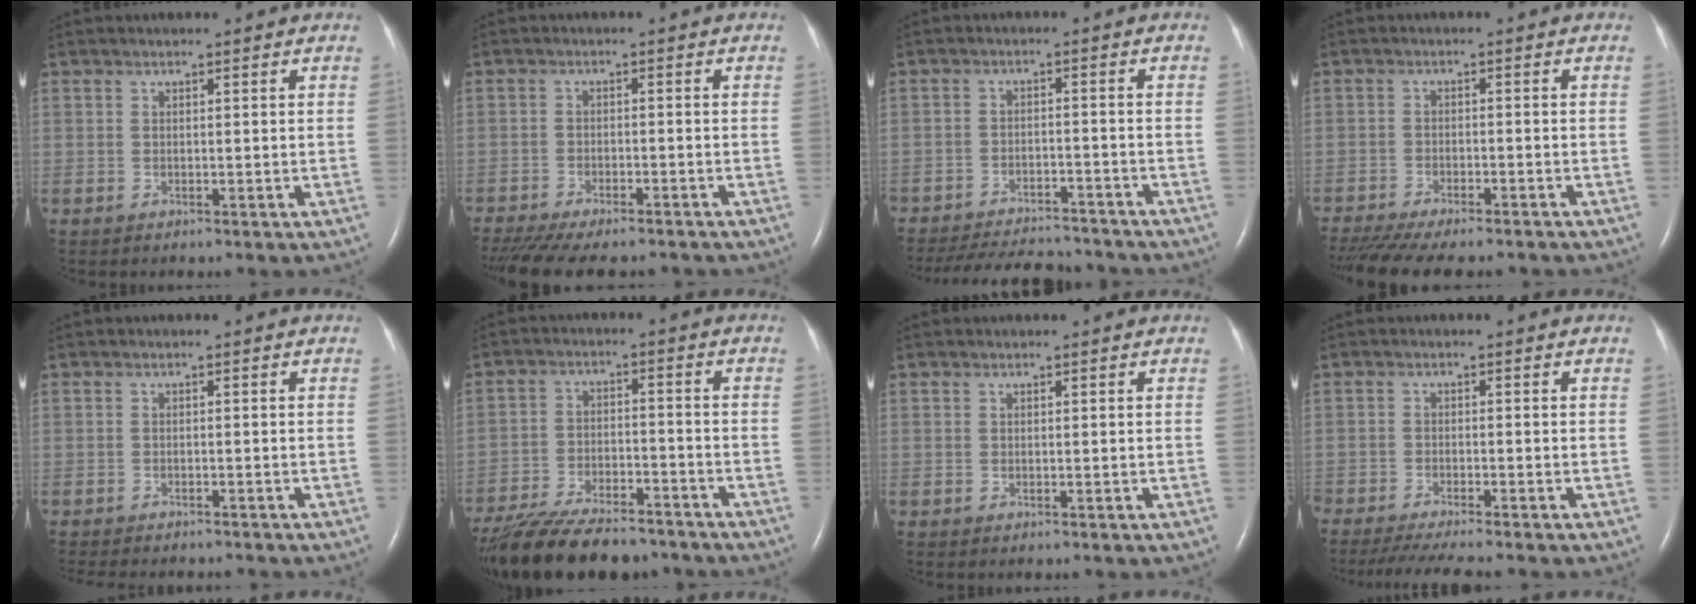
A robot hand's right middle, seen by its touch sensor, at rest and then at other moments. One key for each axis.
{"total": 14.1, "fx": -12.1, "fy": 3.4, "fz": 6.5, "tx": -0.134, "ty": -0.023, "tz": -0.170}
{"total": 13.9, "fx": -12.8, "fy": 3.3, "fz": 4.4, "tx": -0.085, "ty": -0.005, "tz": -0.176}
{"total": 14.5, "fx": -12.4, "fy": 3.0, "fz": 6.7, "tx": -0.136, "ty": -0.024, "tz": -0.179}
{"total": 9.2, "fx": -8.3, "fy": 2.1, "fz": 3.4, "tx": -0.048, "ty": -0.009, "tz": -0.107}
{"total": 18.0, "fx": -15.2, "fy": 4.7, "fz": 8.5, "tx": -0.178, "ty": -0.022, "tz": -0.240}
{"total": 0.0}
{"total": 8.7, "fx": -7.6, "fy": 0.1, "fz": 4.3, "tx": -0.060, "ty": -0.023, "tz": -0.124}